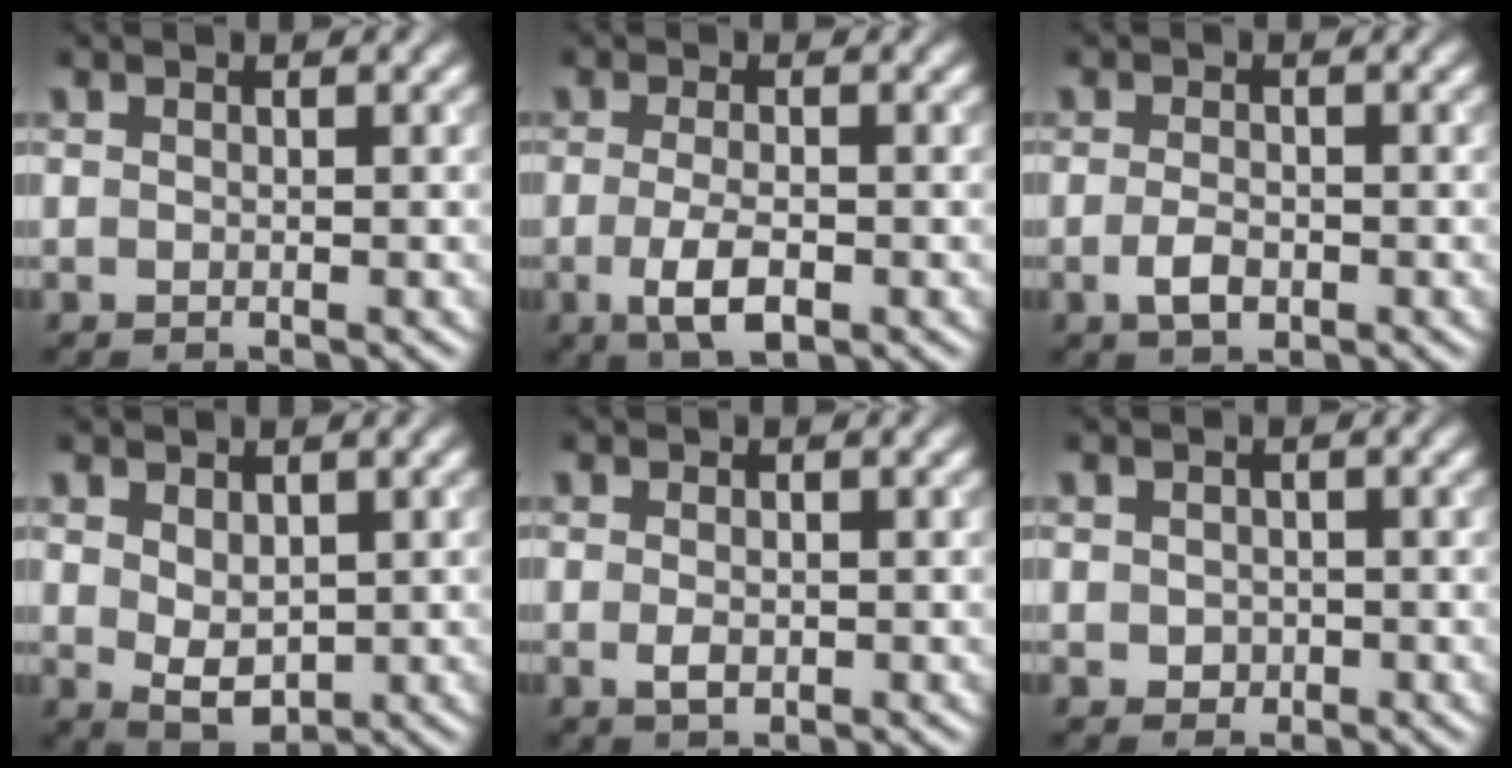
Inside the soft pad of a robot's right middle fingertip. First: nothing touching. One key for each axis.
{"total": 3.3, "fx": -1.1, "fy": 1.2, "fz": 2.9, "tx": -0.062, "ty": -0.008, "tz": -0.021}
{"total": 1.9, "fx": -0.7, "fy": 1.0, "fz": 1.5, "tx": -0.029, "ty": -0.002, "tz": -0.015}
{"total": 2.8, "fx": 0.8, "fy": 1.7, "fz": 2.0, "tx": -0.040, "ty": -0.006, "tz": 0.020}
{"total": 1.3, "fx": -0.2, "fy": 0.8, "fz": 1.0, "tx": -0.021, "ty": -0.002, "tz": -0.003}
{"total": 1.2, "fx": -0.1, "fy": 1.1, "fz": 0.5, "tx": -0.009, "ty": -0.004, "tz": -0.003}